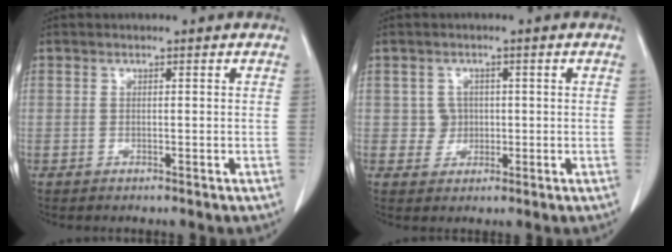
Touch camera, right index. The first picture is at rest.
{"total": 2.6, "force": [0.2, 2.6, 0.3], "torque": [0.002, 0.005, 0.004]}